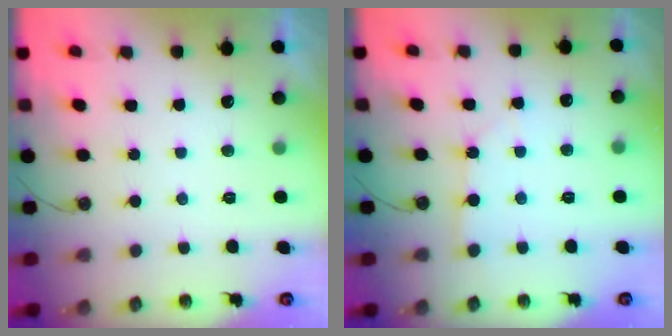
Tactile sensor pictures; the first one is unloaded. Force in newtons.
{"total": 2.1, "press": 2.1, "slide": 0.2}